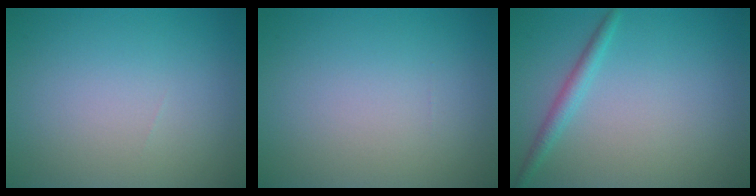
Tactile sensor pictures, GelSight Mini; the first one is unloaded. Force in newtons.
{"total": 0.0}
{"total": 1.7, "press": 1.7, "slide": 0.1}